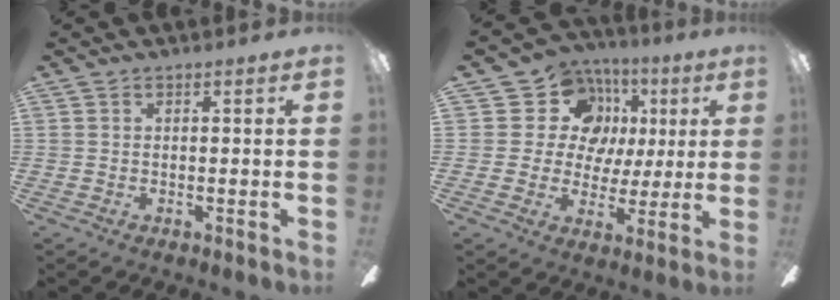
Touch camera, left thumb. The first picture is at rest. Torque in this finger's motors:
{"motor_torque": [-0.02, 0.42, -0.14, 0.08, 0.06]}